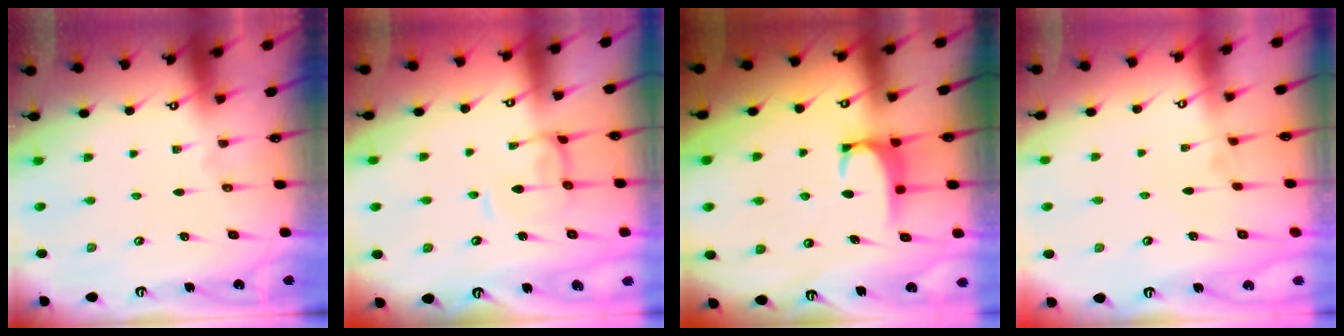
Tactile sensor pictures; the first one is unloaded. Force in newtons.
{"total": 2.2, "press": 2.1, "slide": 0.6}
{"total": 2.0, "press": 2.0, "slide": 0.5}
{"total": 4.2, "press": 4.2, "slide": 0.3}